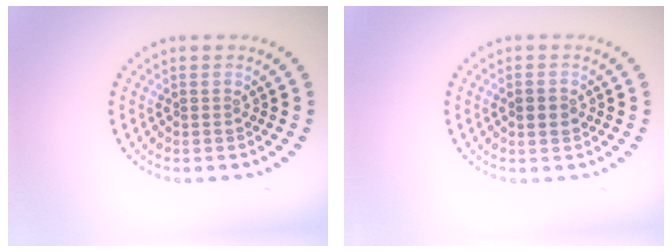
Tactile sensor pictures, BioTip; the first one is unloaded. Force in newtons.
{"total": 1.8, "press": 1.8, "slide": 0.2}